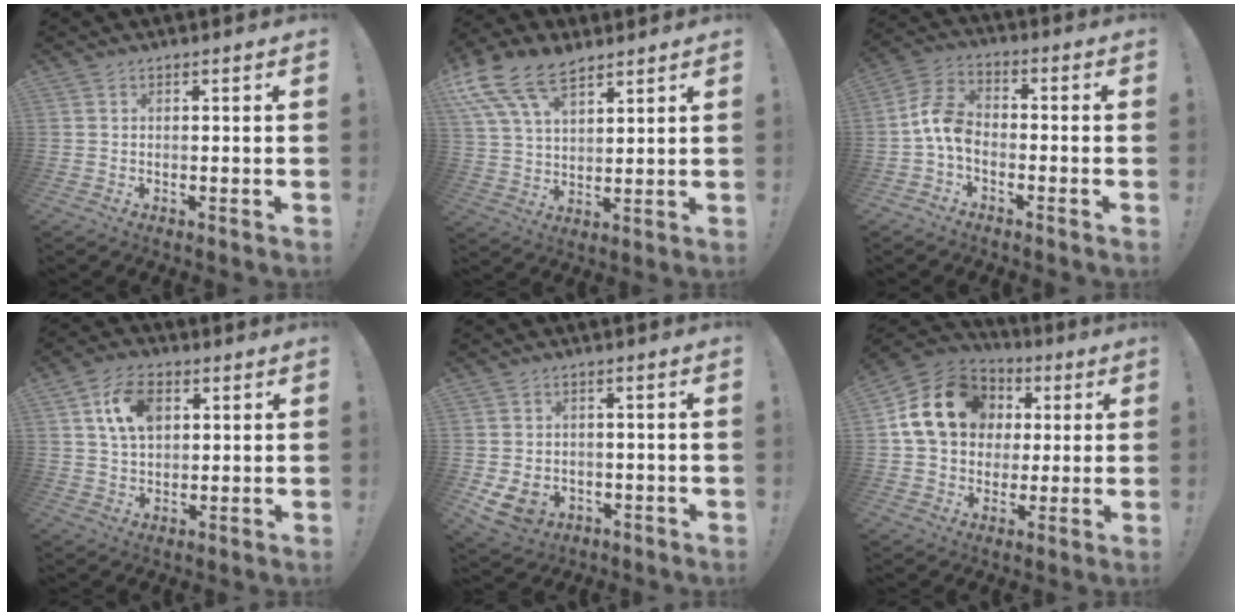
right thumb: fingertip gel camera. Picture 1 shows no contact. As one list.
[{"total": 15.1, "force": [9.6, 8.1, 8.4], "torque": [-0.157, -0.049, 0.178]}, {"total": 8.8, "force": [-3.0, 5.9, 5.7], "torque": [-0.115, 0.018, -0.050]}, {"total": 11.1, "force": [4.0, 7.4, 7.3], "torque": [-0.109, 0.002, 0.075]}, {"total": 7.4, "force": [-2.1, 5.8, 4.0], "torque": [-0.083, 0.008, -0.035]}, {"total": 18.5, "force": [4.7, 15.2, 9.4], "torque": [-0.147, 0.002, 0.106]}]